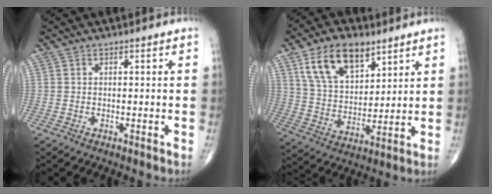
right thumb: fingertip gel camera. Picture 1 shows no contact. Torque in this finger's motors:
{"motor_torque": [0.89, 1.40, 0.20, -0.03, 0.18]}